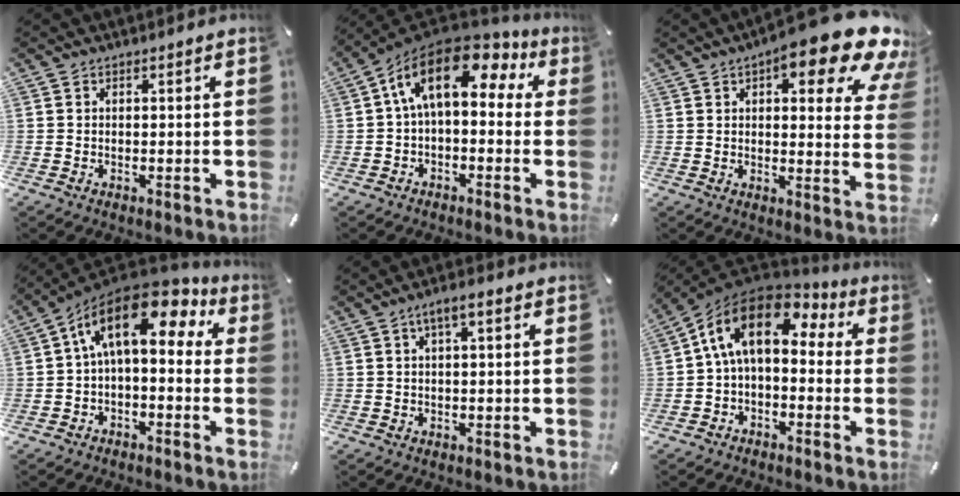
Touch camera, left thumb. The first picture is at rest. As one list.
[{"total": 15.0, "force": [4.9, 8.1, 11.7], "torque": [-0.223, -0.022, 0.082]}, {"total": 17.9, "force": [10.3, 6.0, 13.3], "torque": [-0.175, -0.067, 0.162]}, {"total": 14.9, "force": [5.1, 7.7, 11.7], "torque": [-0.221, -0.033, 0.080]}, {"total": 3.4, "force": [1.0, 0.8, 3.1], "torque": [-0.061, 0.005, 0.015]}, {"total": 12.9, "force": [2.7, 8.0, 9.7], "torque": [-0.188, 0.001, 0.044]}]